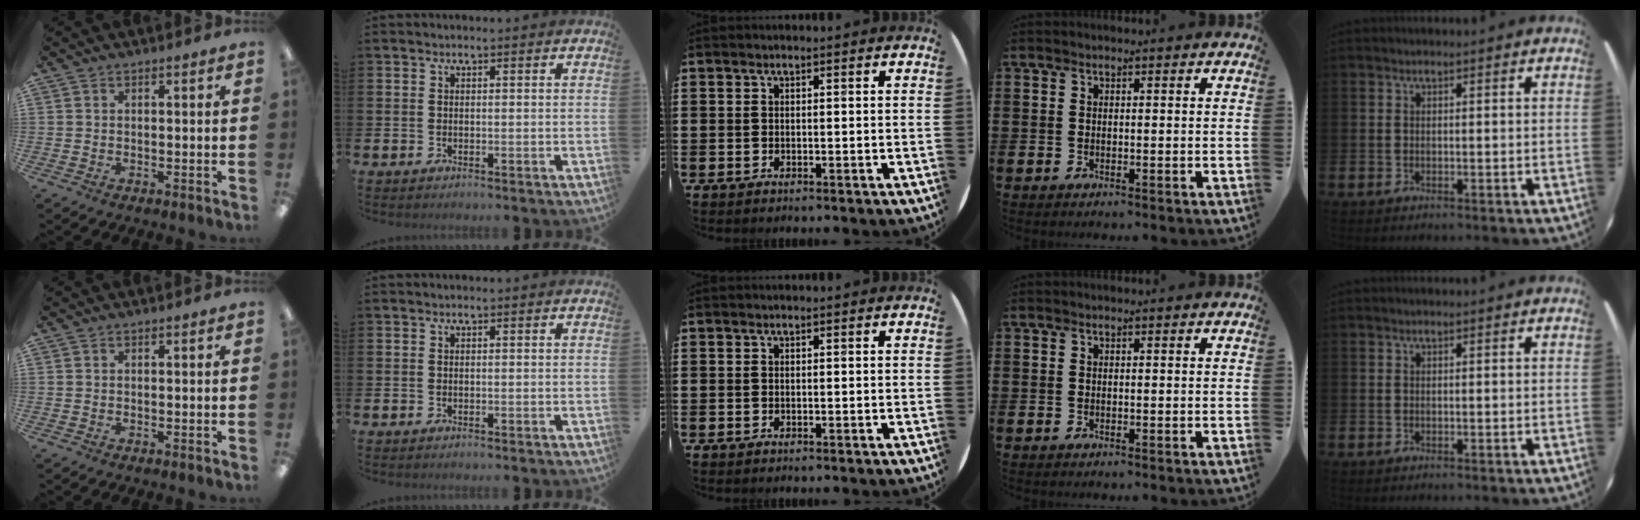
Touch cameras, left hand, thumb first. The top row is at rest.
{}